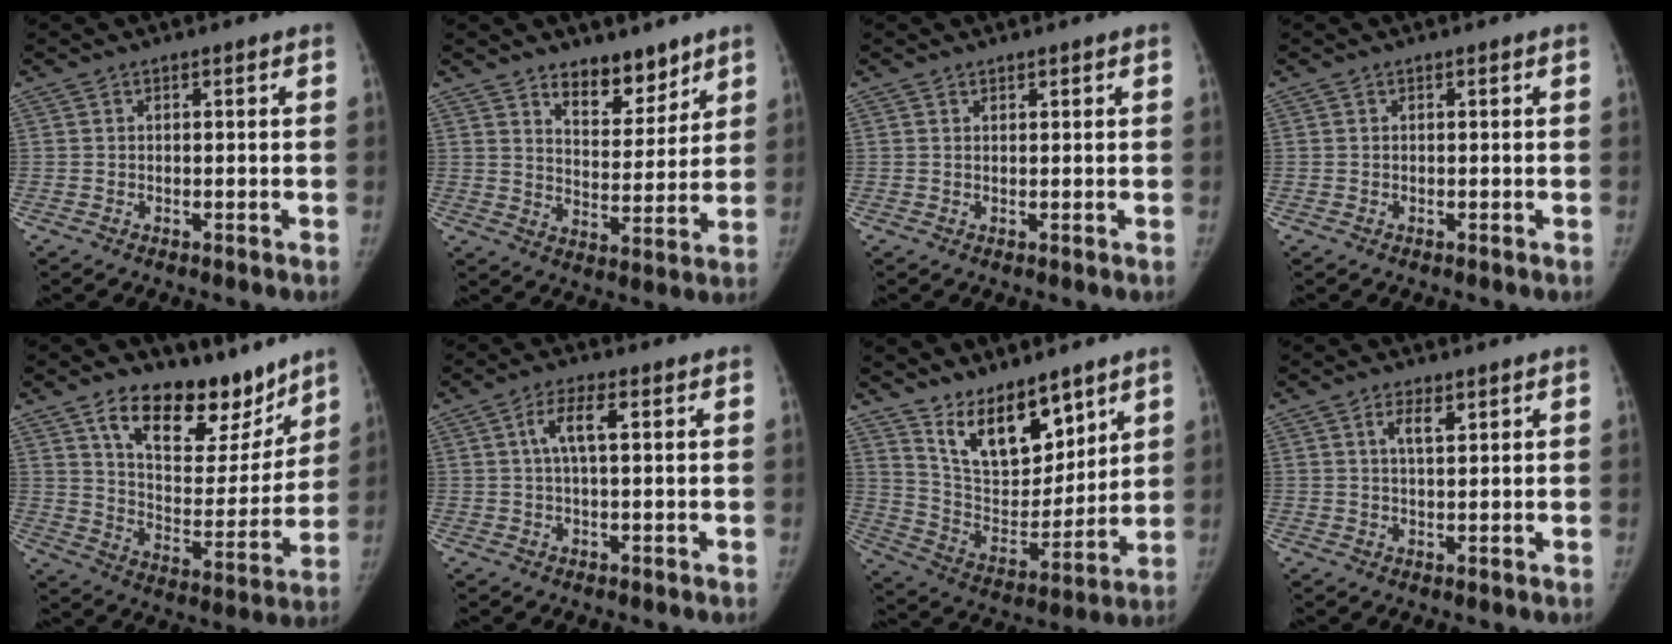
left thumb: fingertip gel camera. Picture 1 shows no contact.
{"total": 9.2, "force": [6.8, 4.4, 4.2], "torque": [-0.031, -0.052, 0.113]}
{"total": 0.6, "force": [0.5, 0.2, 0.1], "torque": [0.001, -0.004, 0.009]}
{"total": 0.0}
{"total": 19.0, "force": [13.2, 9.7, 9.6], "torque": [-0.082, -0.085, 0.212]}
{"total": 5.0, "force": [1.2, 1.5, 4.6], "torque": [-0.096, 0.012, 0.022]}
{"total": 16.0, "force": [11.1, 7.4, 8.8], "torque": [-0.092, -0.080, 0.213]}
{"total": 3.3, "force": [1.7, 1.2, 2.5], "torque": [-0.041, -0.006, 0.031]}